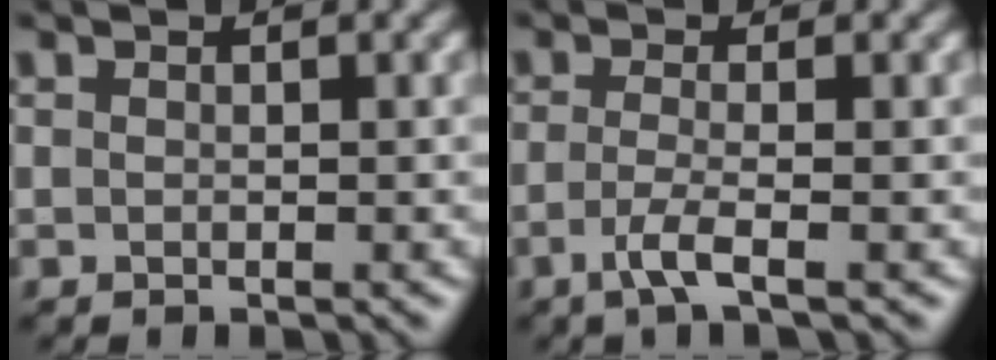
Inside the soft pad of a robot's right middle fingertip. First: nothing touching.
{"total": 2.6, "force": [-1.1, 0.6, 2.3], "torque": [-0.046, -0.004, -0.032]}